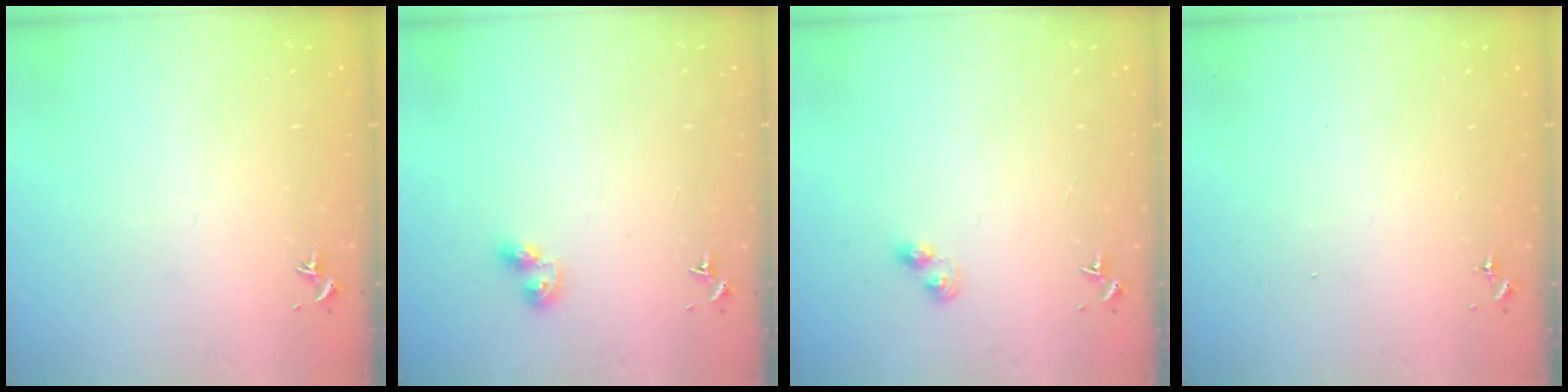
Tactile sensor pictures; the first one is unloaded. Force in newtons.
{"total": 5.9, "press": 5.8, "slide": 0.7}
{"total": 4.1, "press": 4.1, "slide": 0.6}
{"total": 0.0}